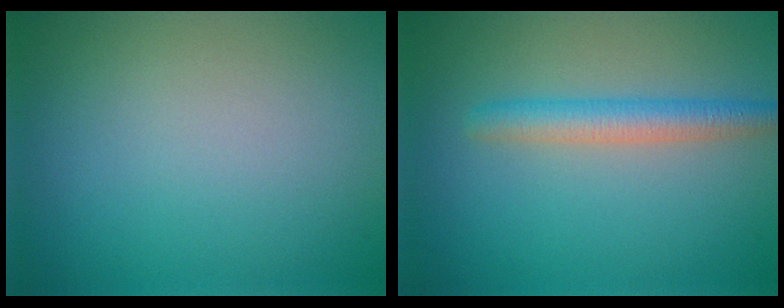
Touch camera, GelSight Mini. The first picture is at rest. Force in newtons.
{"total": 2.9, "press": 2.9, "slide": 0.1}